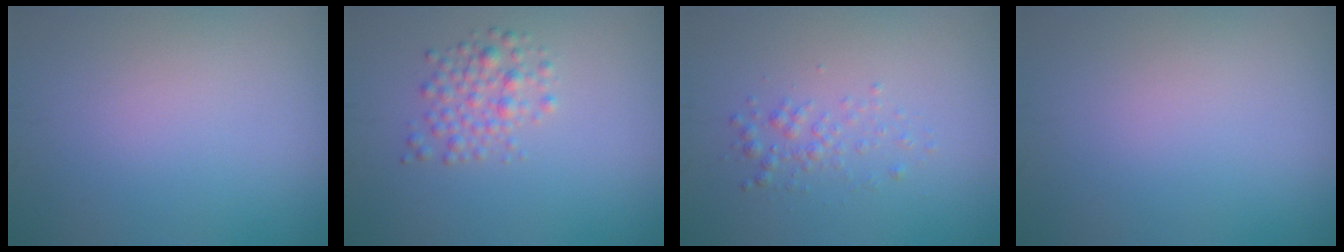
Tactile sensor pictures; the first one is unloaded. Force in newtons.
{"total": 2.3, "press": 2.3, "slide": 0.1}
{"total": 1.5, "press": 1.5, "slide": 0.1}
{"total": 0.0}